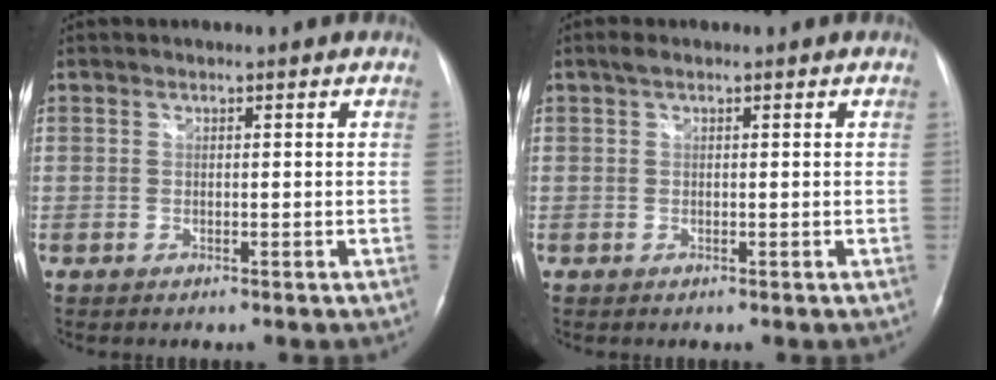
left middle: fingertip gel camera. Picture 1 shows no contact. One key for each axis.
{"total": 1.1, "fx": 0.7, "fy": 0.4, "fz": 0.7, "tx": -0.018, "ty": 0.016, "tz": 0.012}